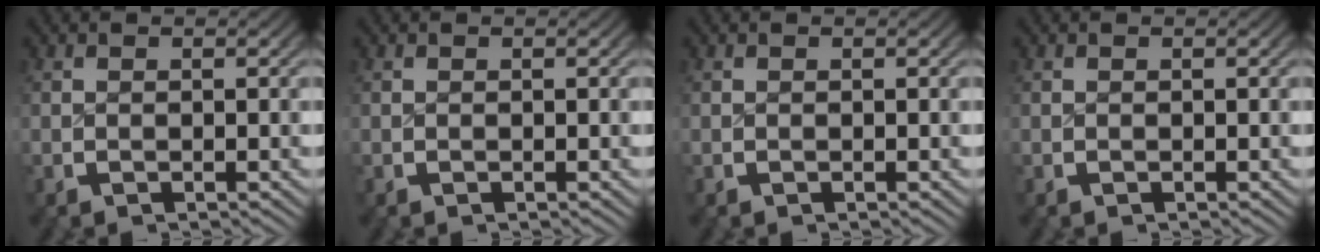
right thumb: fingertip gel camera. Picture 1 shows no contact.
{"total": 0.0}
{"total": 0.0}
{"total": 0.0}